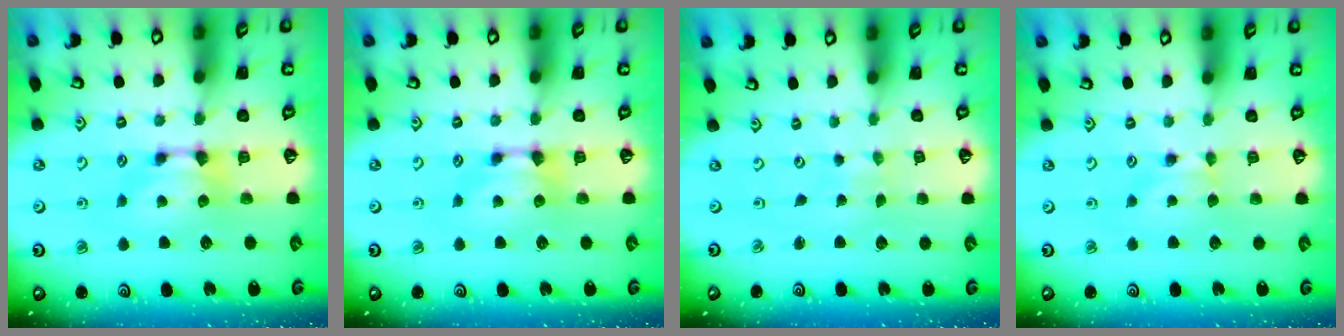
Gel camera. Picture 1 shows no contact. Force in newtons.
{"total": 0.0}
{"total": 5.9, "press": 5.9, "slide": 0.3}
{"total": 0.9, "press": 0.8, "slide": 0.5}